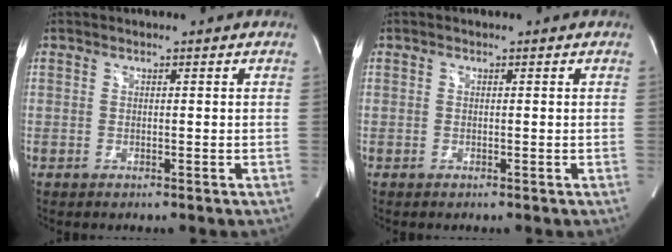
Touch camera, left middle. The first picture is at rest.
{"total": 0.0}